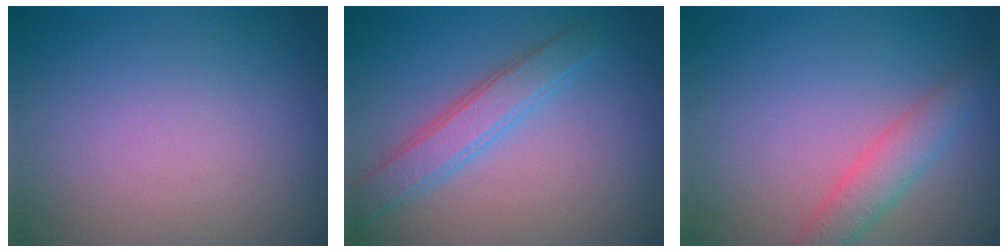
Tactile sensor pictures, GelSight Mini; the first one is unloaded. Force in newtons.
{"total": 3.2, "press": 3.2, "slide": 0.1}
{"total": 2.9, "press": 2.9, "slide": 0.1}